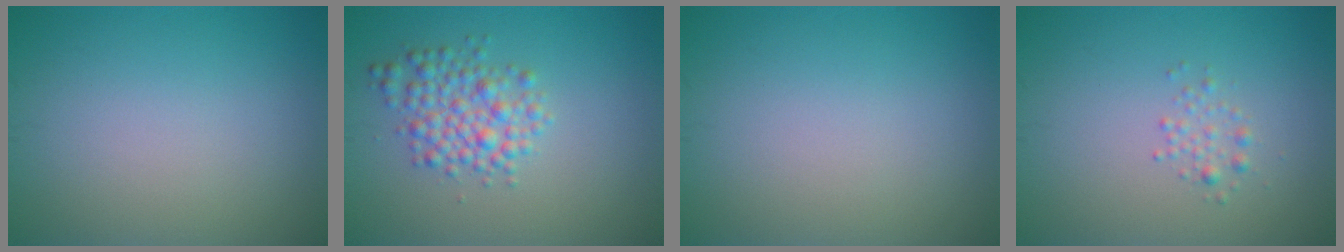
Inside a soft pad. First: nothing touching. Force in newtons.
{"total": 3.7, "press": 3.7, "slide": 0.1}
{"total": 0.0}
{"total": 1.2, "press": 1.2, "slide": 0.0}